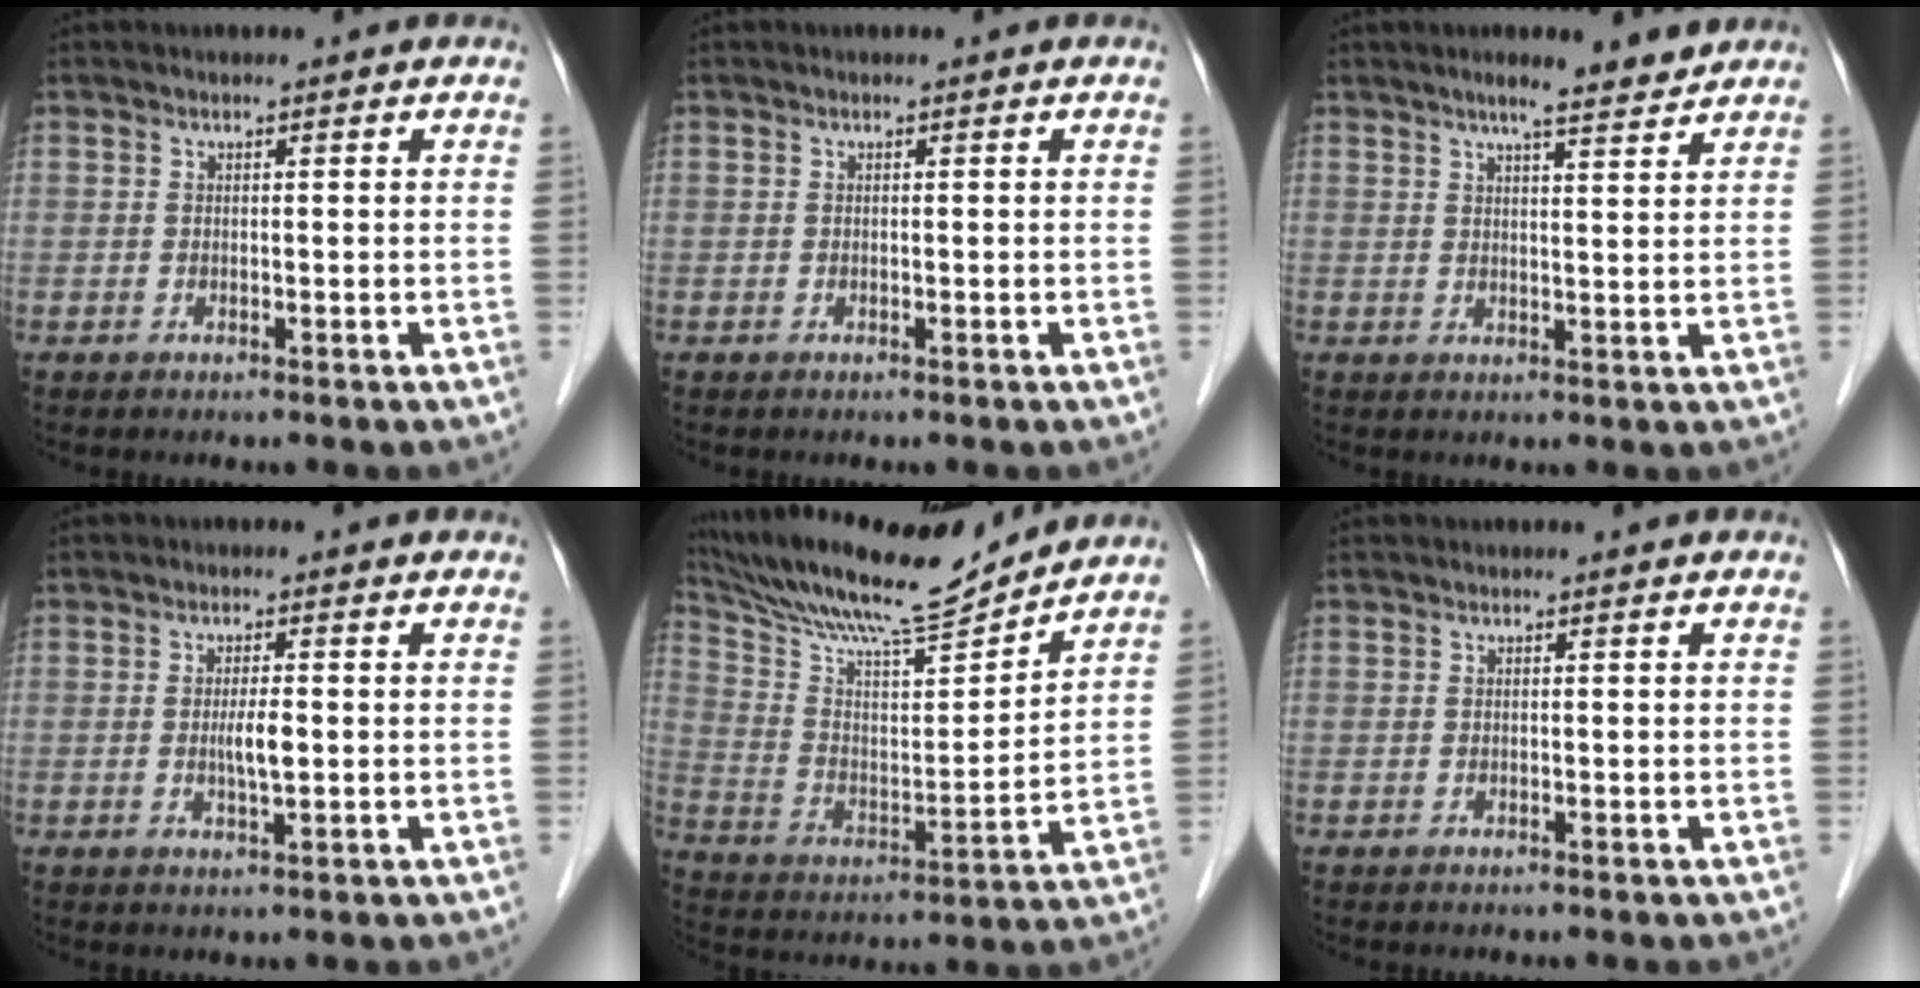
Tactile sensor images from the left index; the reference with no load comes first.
{"total": 0.0}
{"total": 5.6, "force": [4.7, 0.3, 2.9], "torque": [-0.047, 0.008, 0.069]}
{"total": 3.0, "force": [-0.2, 0.4, 2.9], "torque": [-0.056, -0.003, -0.002]}
{"total": 17.7, "force": [16.1, 1.2, 7.3], "torque": [-0.140, 0.002, 0.275]}
{"total": 0.0}